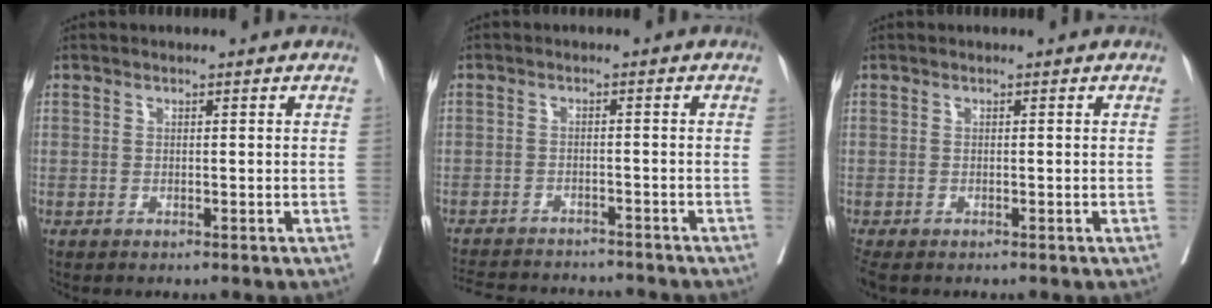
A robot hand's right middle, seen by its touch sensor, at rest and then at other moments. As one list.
[{"total": 14.3, "force": [-13.3, 2.5, 4.6], "torque": [-0.110, -0.010, -0.182]}, {"total": 2.3, "force": [-1.8, 1.0, 1.1], "torque": [-0.024, -0.010, -0.031]}]